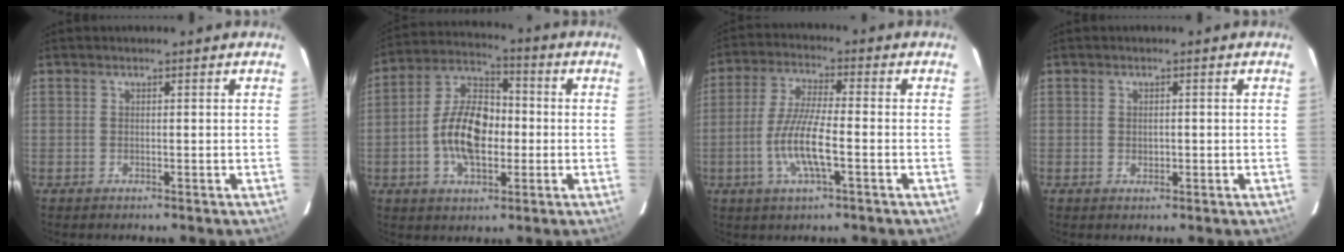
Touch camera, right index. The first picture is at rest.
{"total": 13.1, "force": [-2.2, 7.2, 10.7], "torque": [-0.208, 0.018, -0.042]}
{"total": 9.8, "force": [-2.9, 1.6, 9.3], "torque": [-0.186, -0.005, -0.057]}
{"total": 1.4, "force": [-0.1, 1.0, 1.0], "torque": [-0.014, 0.002, 0.000]}